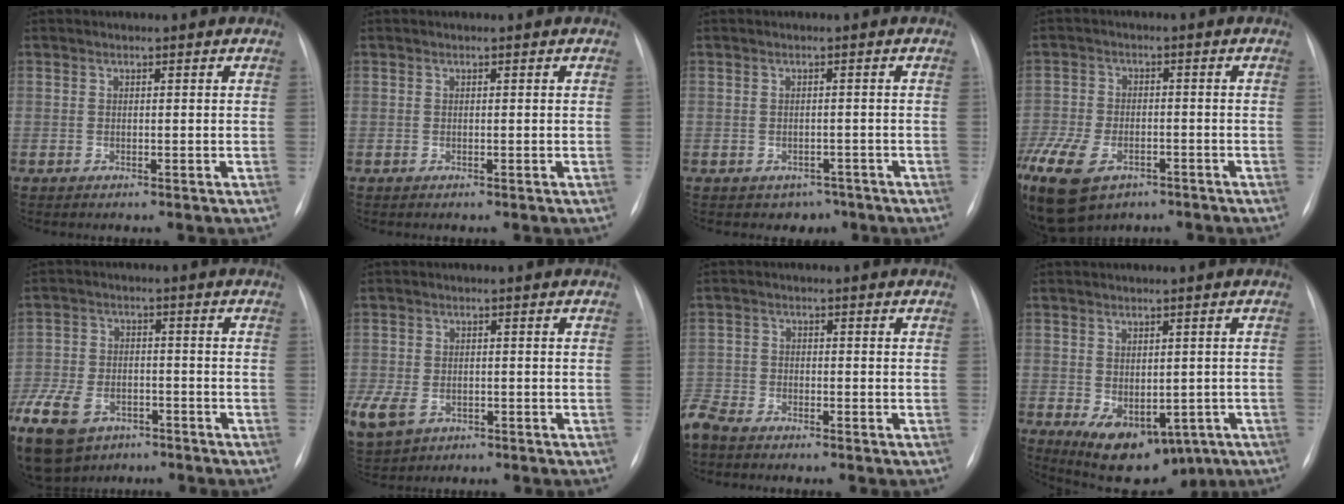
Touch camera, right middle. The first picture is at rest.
{"total": 0.0}
{"total": 2.8, "force": [-1.9, 2.0, 0.4], "torque": [0.000, 0.010, -0.019]}
{"total": 23.5, "force": [-12.9, 14.6, 13.1], "torque": [-0.398, -0.037, -0.206]}
{"total": 21.7, "force": [-12.5, 14.0, 11.0], "torque": [-0.351, -0.029, -0.204]}
{"total": 13.9, "force": [-6.2, 10.2, 7.1], "torque": [-0.214, -0.011, -0.094]}
{"total": 6.1, "force": [-5.5, 2.1, 1.9], "torque": [-0.041, -0.011, -0.105]}
{"total": 10.9, "force": [-5.5, 6.5, 6.8], "torque": [-0.080, -0.004, -0.066]}